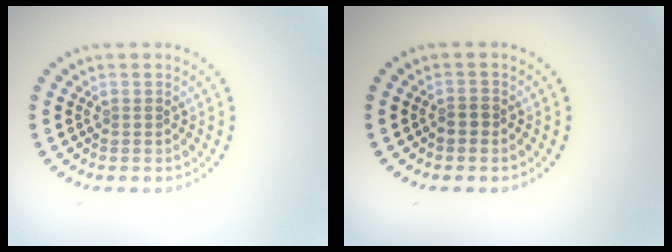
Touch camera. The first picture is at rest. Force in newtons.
{"total": 1.1, "press": 0.9, "slide": 0.7}